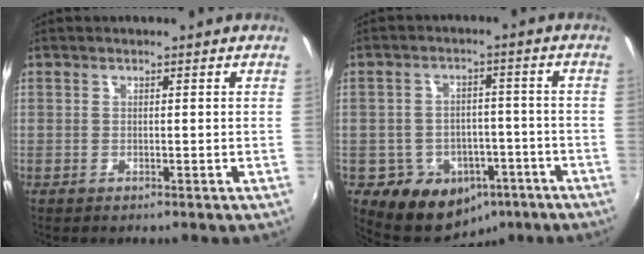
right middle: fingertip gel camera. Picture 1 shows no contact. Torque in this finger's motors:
{"motor_torque": [0.31, -0.63, 0.10, 0.02]}